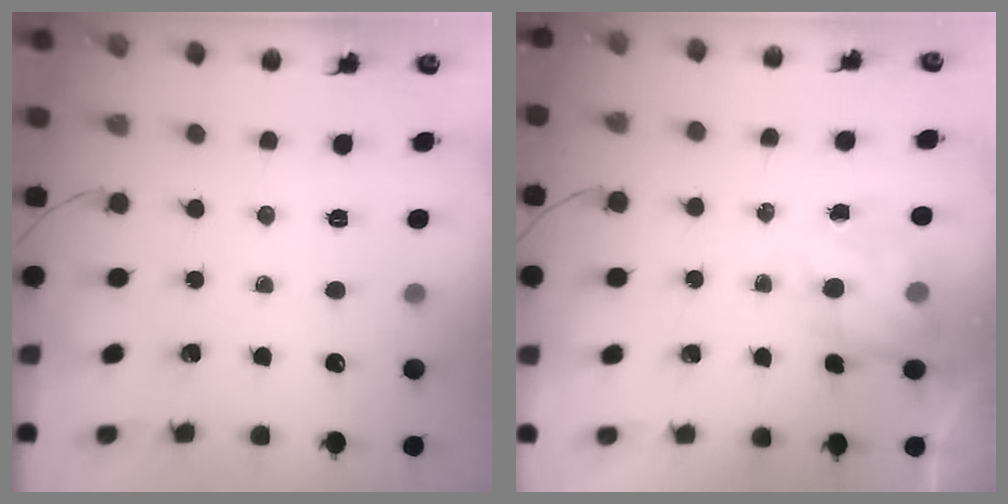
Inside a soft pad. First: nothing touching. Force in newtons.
{"total": 5.2, "press": 5.0, "slide": 1.3}